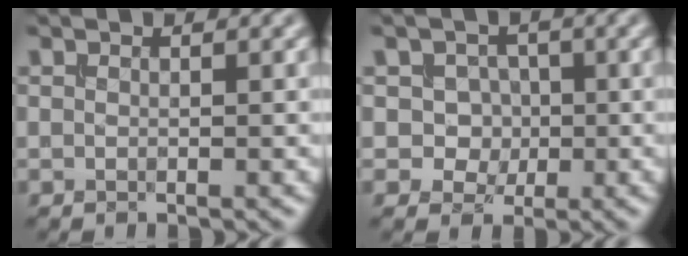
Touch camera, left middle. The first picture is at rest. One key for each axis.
{"total": 3.0, "fx": 0.0, "fy": 2.6, "fz": 1.4, "tx": -0.009, "ty": 0.005, "tz": -0.012}